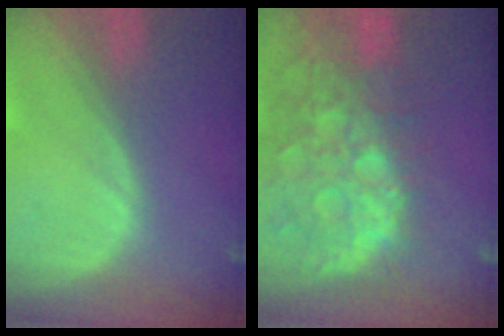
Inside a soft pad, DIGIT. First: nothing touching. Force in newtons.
{"total": 13.8, "press": 11.2, "slide": 8.1}